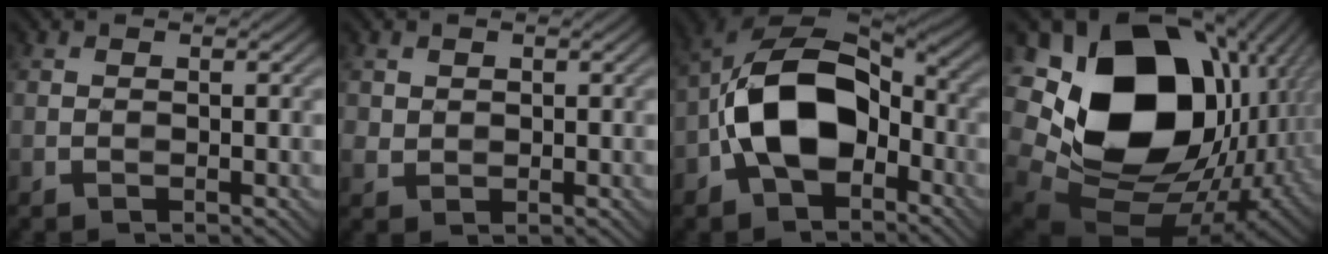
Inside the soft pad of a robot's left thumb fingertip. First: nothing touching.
{"total": 1.7, "force": [0.7, 1.4, 0.6], "torque": [-0.022, -0.002, 0.013]}
{"total": 13.8, "force": [-3.7, 8.6, 10.2], "torque": [-0.201, 0.007, -0.084]}
{"total": 22.1, "force": [3.1, 16.8, 13.9], "torque": [-0.298, -0.039, 0.105]}